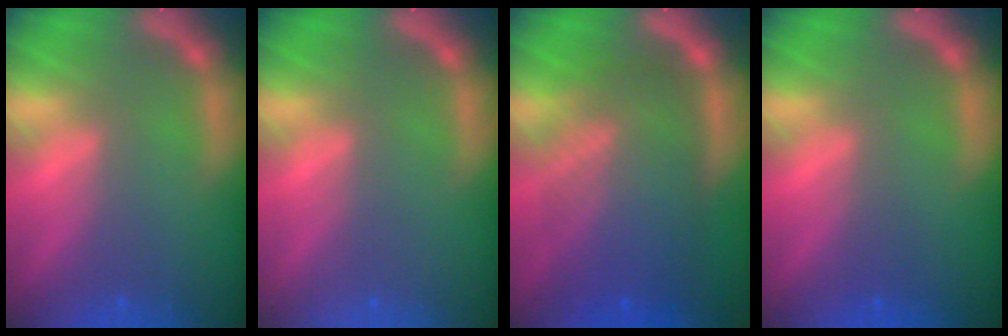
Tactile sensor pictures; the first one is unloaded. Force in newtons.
{"total": 0.0}
{"total": 10.0}
{"total": 1.0}